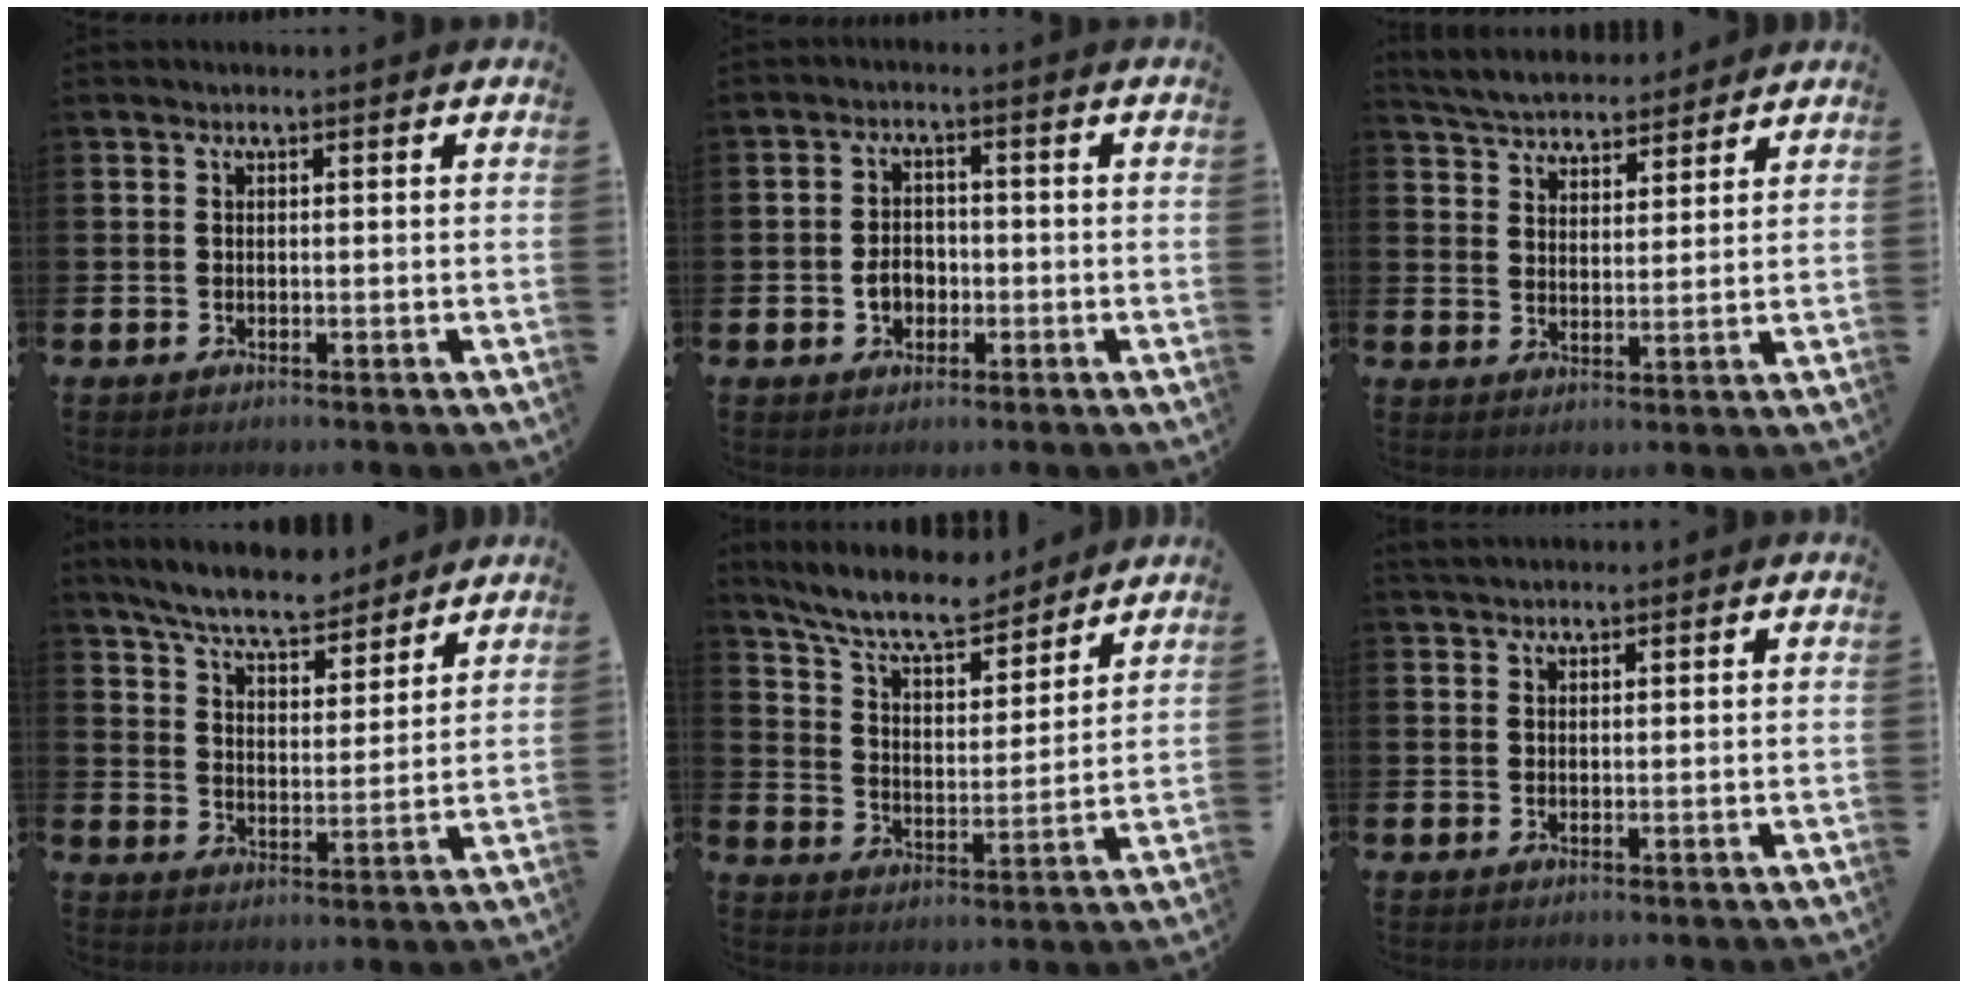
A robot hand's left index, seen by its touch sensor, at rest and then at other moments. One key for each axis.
{"total": 3.2, "fx": -1.0, "fy": 2.5, "fz": 1.6, "tx": -0.021, "ty": -0.001, "tz": -0.025}
{"total": 5.2, "fx": 5.1, "fy": 1.0, "fz": 0.2, "tx": -0.029, "ty": -0.028, "tz": 0.090}
{"total": 7.8, "fx": 7.4, "fy": 1.3, "fz": 2.3, "tx": -0.069, "ty": -0.040, "tz": 0.131}
{"total": 9.0, "fx": 8.2, "fy": 1.9, "fz": 3.0, "tx": -0.079, "ty": -0.054, "tz": 0.144}
{"total": 1.7, "fx": 1.6, "fy": 0.5, "fz": 0.4, "tx": 0.001, "ty": 0.001, "tz": 0.027}